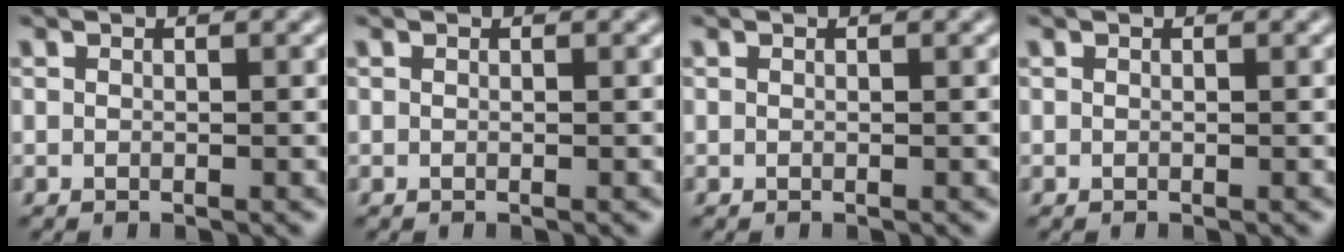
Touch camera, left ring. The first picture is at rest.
{"total": 0.0}
{"total": 0.0}
{"total": 0.0}